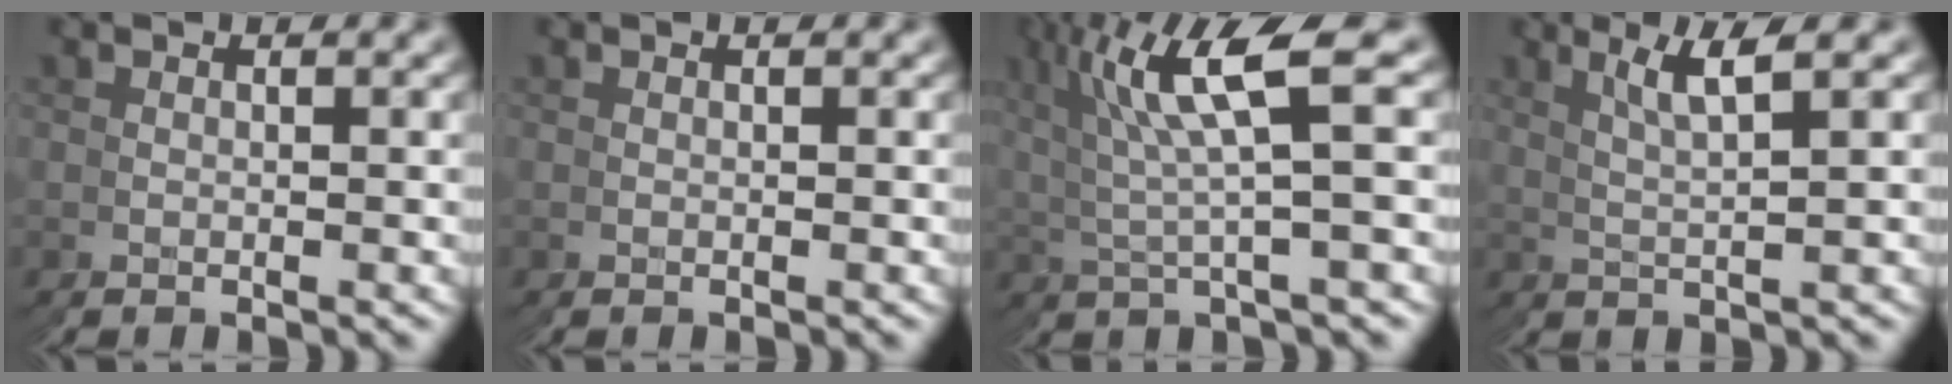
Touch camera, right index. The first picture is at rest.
{"total": 0.0}
{"total": 6.1, "force": [2.2, 2.3, 5.2], "torque": [-0.102, 0.006, 0.038]}
{"total": 2.0, "force": [1.7, -0.4, 0.9], "torque": [-0.027, 0.005, 0.028]}